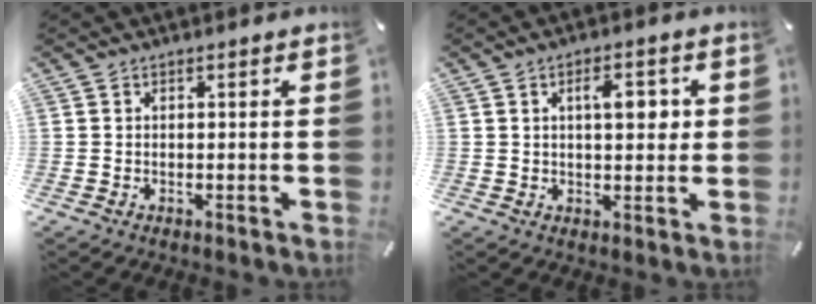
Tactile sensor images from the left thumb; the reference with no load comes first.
{"total": 6.5, "force": [1.8, 3.0, 5.4], "torque": [-0.079, -0.001, 0.020]}